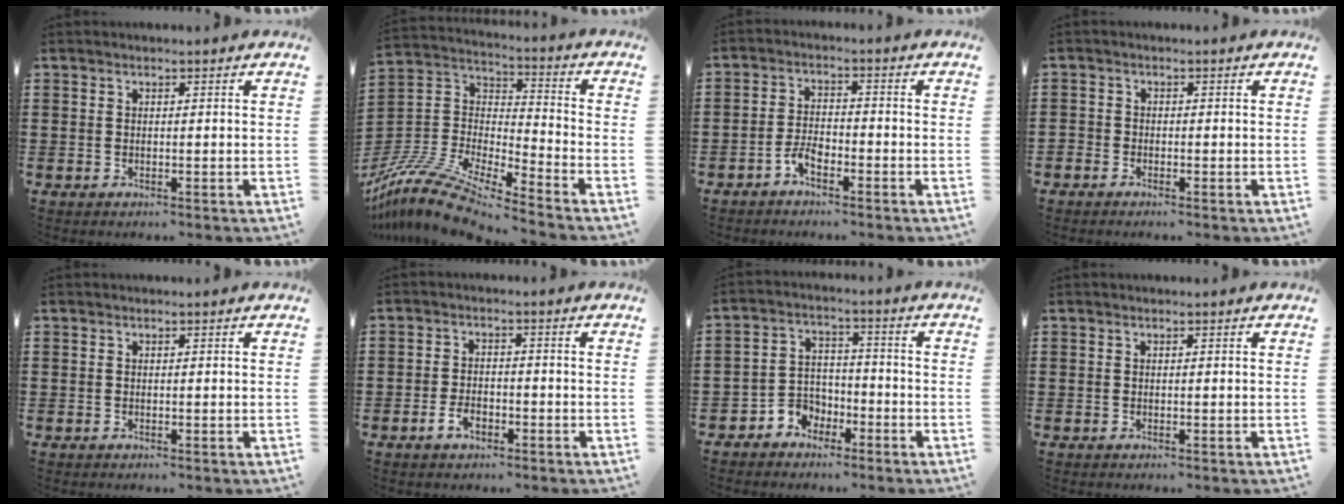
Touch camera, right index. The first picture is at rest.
{"total": 12.5, "force": [-11.2, 1.3, 5.3], "torque": [-0.126, 0.012, -0.231]}
{"total": 3.3, "force": [-2.2, 1.4, 2.1], "torque": [-0.052, 0.001, -0.047]}
{"total": 1.3, "force": [-1.2, 0.4, 0.0], "torque": [-0.003, 0.001, -0.027]}
{"total": 0.0}
{"total": 3.4, "force": [-1.9, 1.7, 2.2], "torque": [-0.046, -0.001, -0.039]}
{"total": 4.1, "force": [-2.8, 2.9, 0.3], "torque": [-0.017, 0.008, -0.060]}
{"total": 0.0}